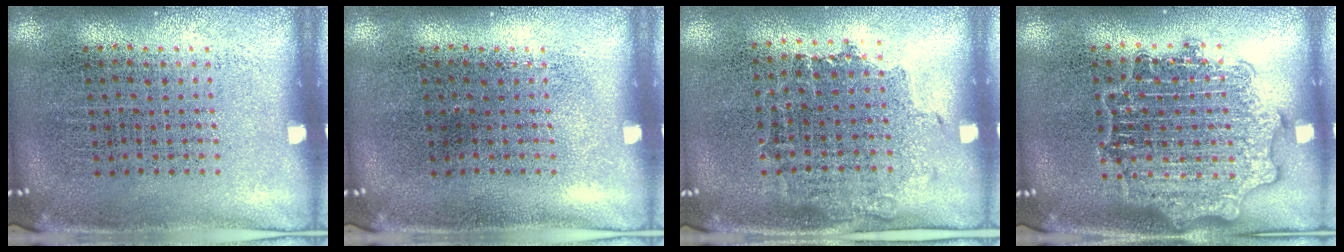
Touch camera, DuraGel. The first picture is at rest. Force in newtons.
{"total": 0.0}
{"total": 1.0, "press": 0.9, "slide": 0.6}
{"total": 3.0, "press": 3.0, "slide": 0.5}